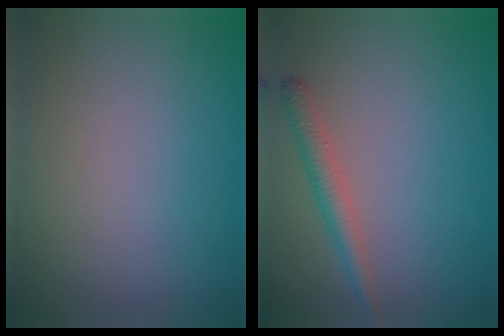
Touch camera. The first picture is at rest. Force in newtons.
{"total": 2.2, "press": 2.2, "slide": 0.1}